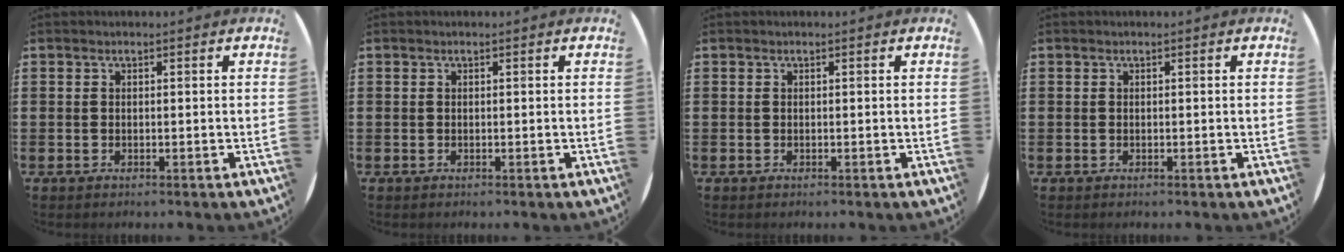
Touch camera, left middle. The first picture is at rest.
{"total": 0.0}
{"total": 0.0}
{"total": 0.0}